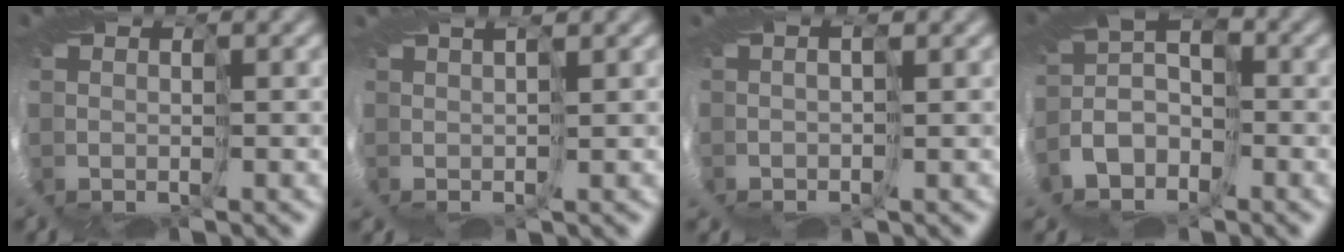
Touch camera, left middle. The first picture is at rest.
{"total": 2.6, "force": [1.4, -2.1, -0.7], "torque": [0.023, 0.023, 0.000]}
{"total": 1.5, "force": [0.3, -1.4, -0.1], "torque": [0.023, 0.010, -0.015]}
{"total": 3.3, "force": [-2.9, 1.0, 1.2], "torque": [-0.021, 0.001, -0.084]}